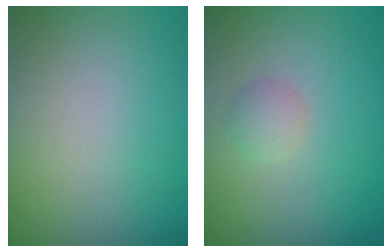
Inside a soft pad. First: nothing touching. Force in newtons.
{"total": 1.4, "press": 1.4, "slide": 0.1}